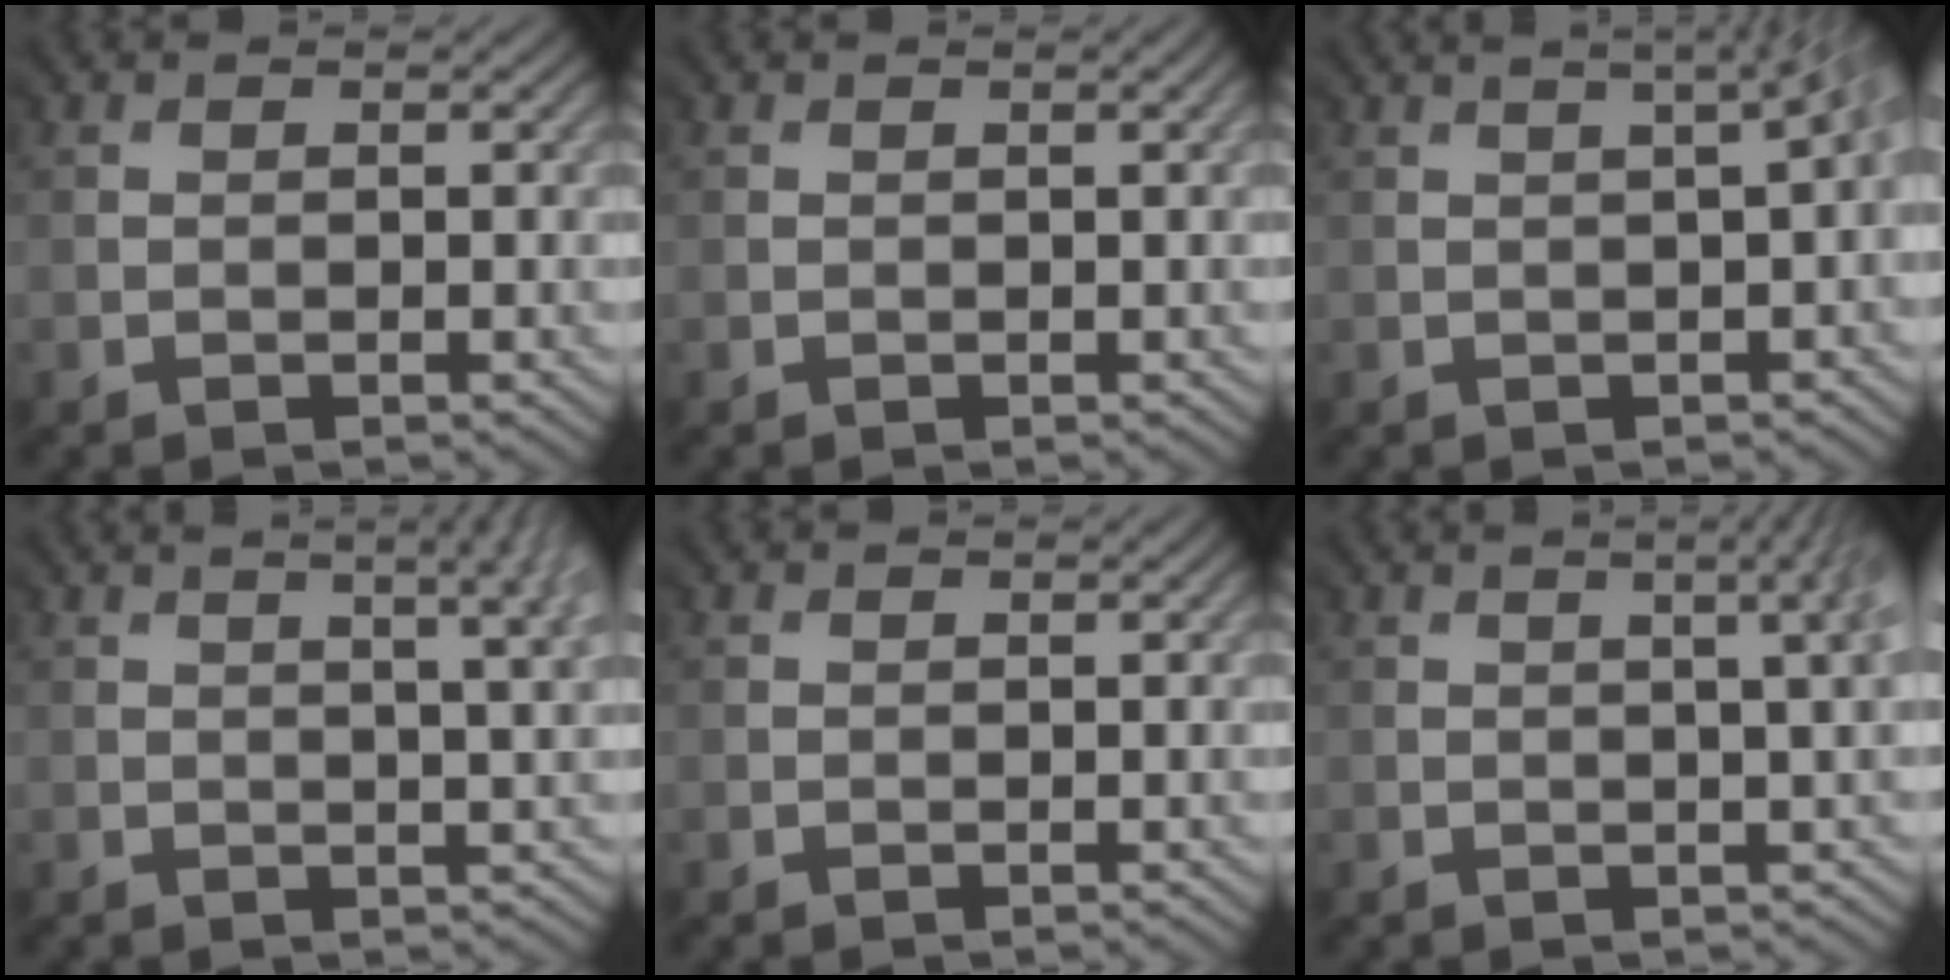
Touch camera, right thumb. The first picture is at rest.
{"total": 0.6, "force": [0.0, -0.5, -0.2], "torque": [0.006, 0.000, 0.001]}
{"total": 4.9, "force": [1.0, 1.7, 4.5], "torque": [-0.019, 0.037, -0.006]}
{"total": 7.0, "force": [2.8, 2.5, 6.0], "torque": [-0.047, 0.039, 0.018]}
{"total": 0.0}
{"total": 4.5, "force": [1.6, 1.4, 4.0], "torque": [-0.021, 0.029, 0.000]}